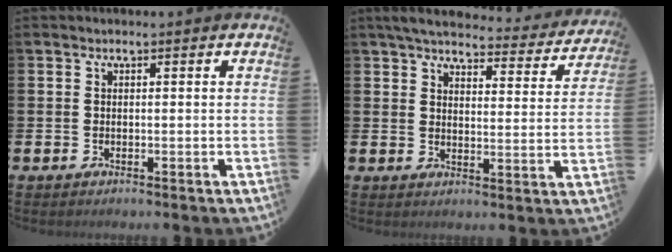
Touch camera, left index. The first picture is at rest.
{"total": 4.6, "force": [4.2, 1.0, 1.5], "torque": [-0.048, -0.031, 0.069]}